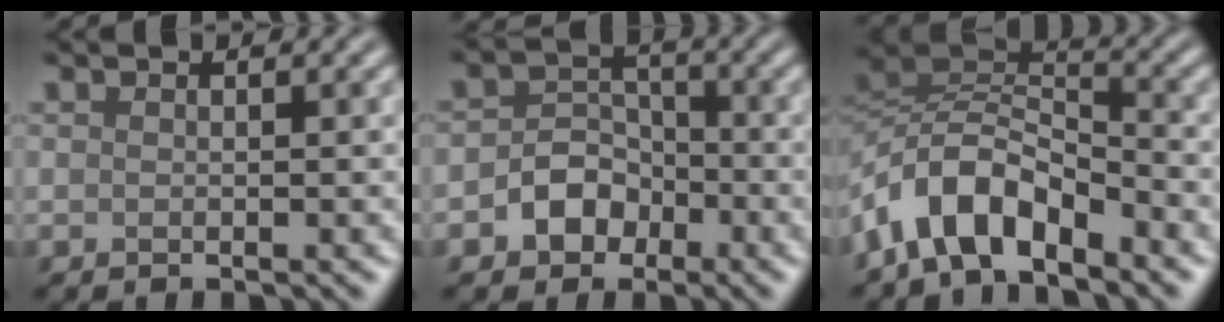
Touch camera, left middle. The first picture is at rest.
{"total": 3.5, "force": [-1.5, 2.8, 1.5], "torque": [-0.013, 0.008, -0.027]}
{"total": 6.7, "force": [-4.4, 3.0, 4.1], "torque": [-0.068, 0.006, -0.091]}